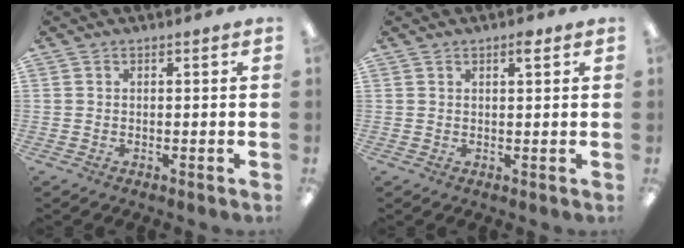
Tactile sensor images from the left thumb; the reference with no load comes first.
{"total": 2.5, "force": [1.6, 0.7, 1.7], "torque": [-0.022, -0.003, 0.024]}